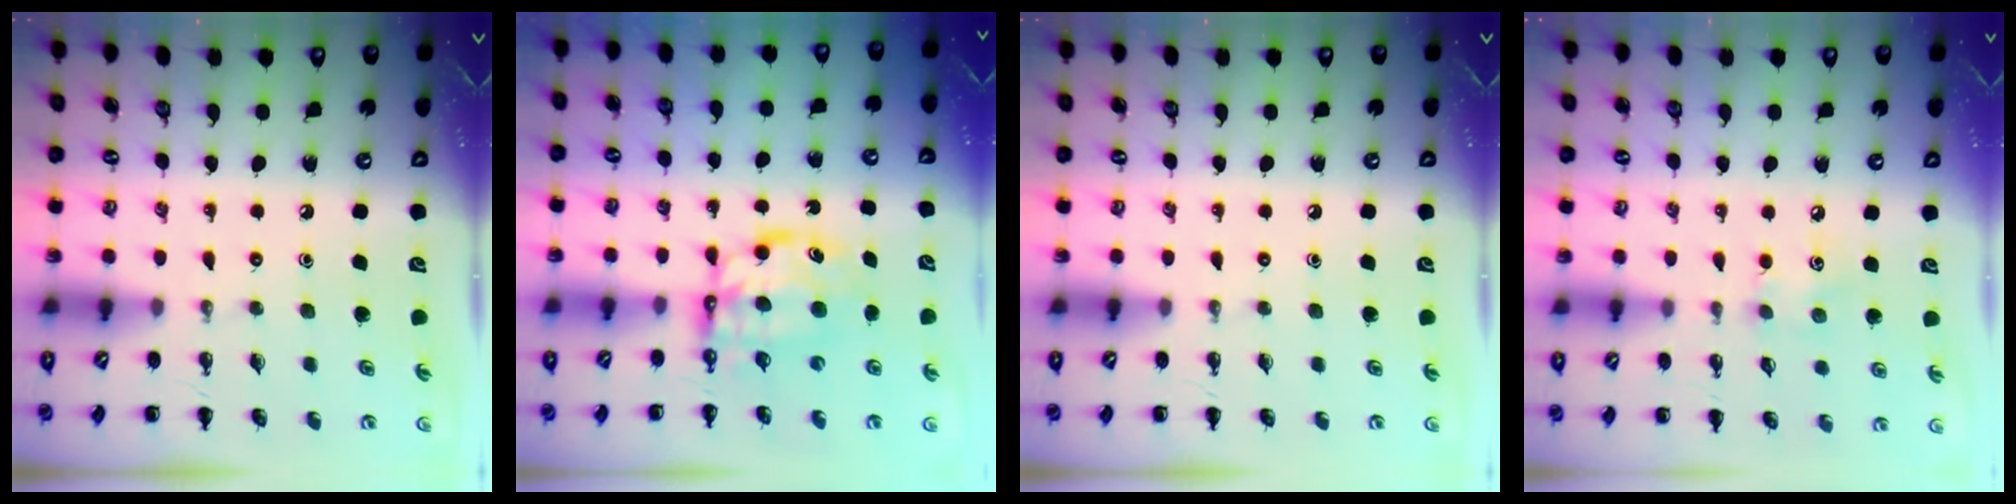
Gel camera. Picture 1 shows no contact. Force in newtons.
{"total": 6.5, "press": 6.4, "slide": 0.9}
{"total": 0.0}
{"total": 4.6, "press": 4.6, "slide": 0.9}